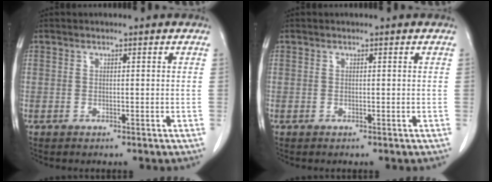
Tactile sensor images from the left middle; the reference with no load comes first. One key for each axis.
{"total": 0.0}